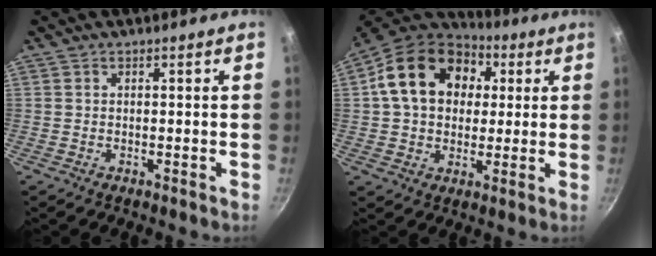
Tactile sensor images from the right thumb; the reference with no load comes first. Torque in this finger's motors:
{"motor_torque": [-0.34, 3.03, 1.28, -0.50, 0.16]}